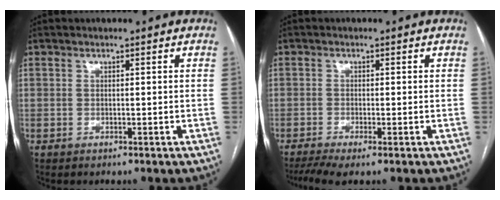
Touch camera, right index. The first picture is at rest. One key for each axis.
{"total": 4.5, "fx": -3.0, "fy": 0.5, "fz": 3.3, "tx": -0.062, "ty": -0.011, "tz": -0.054}